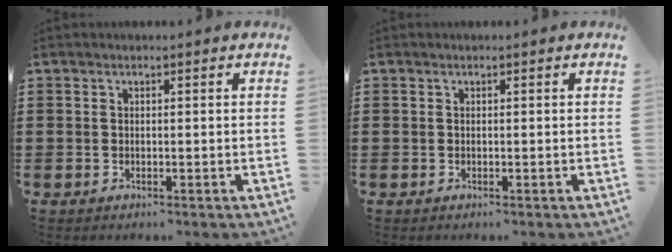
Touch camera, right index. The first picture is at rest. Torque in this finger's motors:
{"motor_torque": [-0.14, 0.13, 0.00, 0.00]}